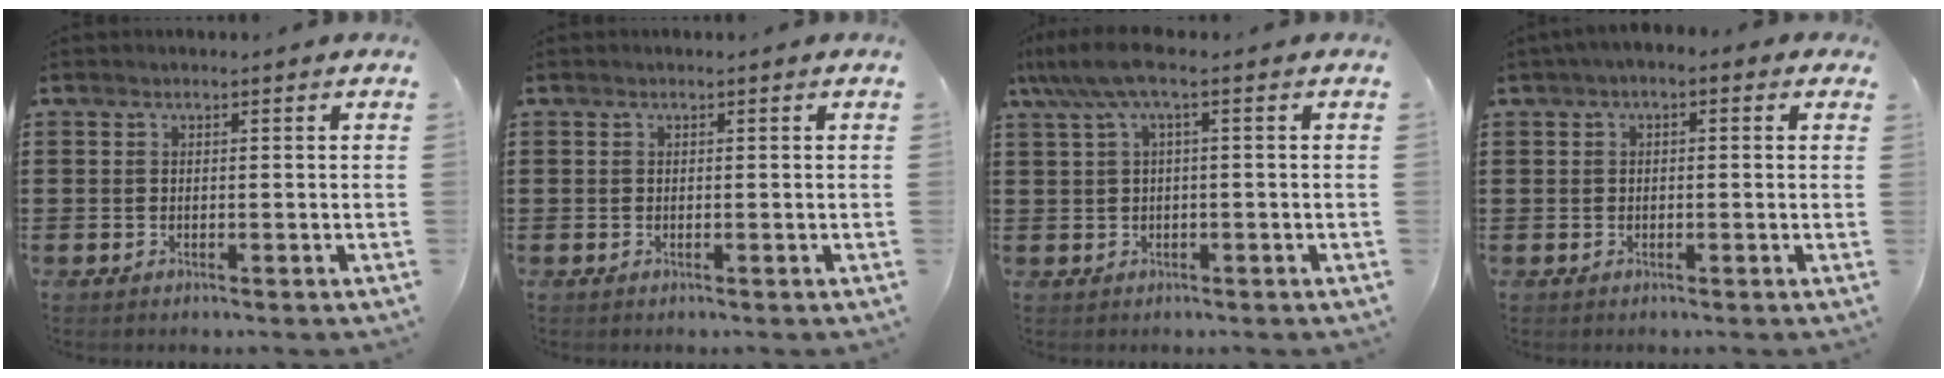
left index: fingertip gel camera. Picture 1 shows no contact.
{"total": 0.0}
{"total": 5.1, "force": [1.1, 0.6, 4.9], "torque": [-0.109, -0.004, 0.015]}
{"total": 1.4, "force": [-0.5, 0.8, 1.1], "torque": [-0.021, 0.004, -0.011]}